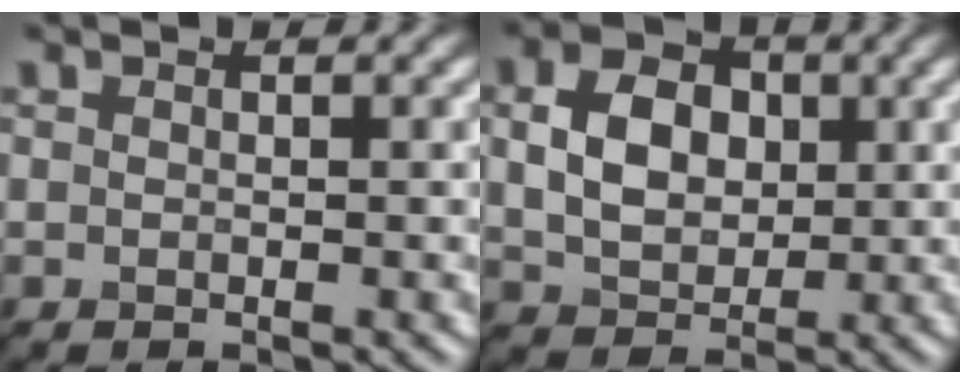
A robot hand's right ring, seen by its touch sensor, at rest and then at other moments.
{"total": 5.4, "force": [1.0, 4.0, 3.4], "torque": [-0.072, 0.003, 0.017]}